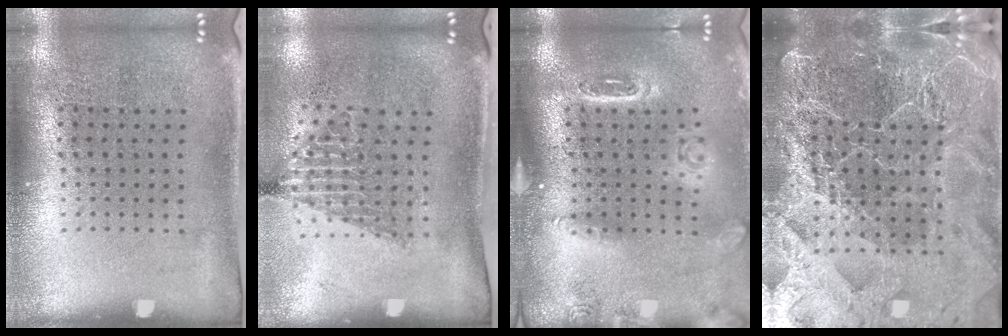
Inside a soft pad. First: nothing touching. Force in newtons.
{"total": 1.4, "press": 1.1, "slide": 0.9}
{"total": 1.5, "press": 1.5, "slide": 0.3}
{"total": 6.2, "press": 5.4, "slide": 3.1}